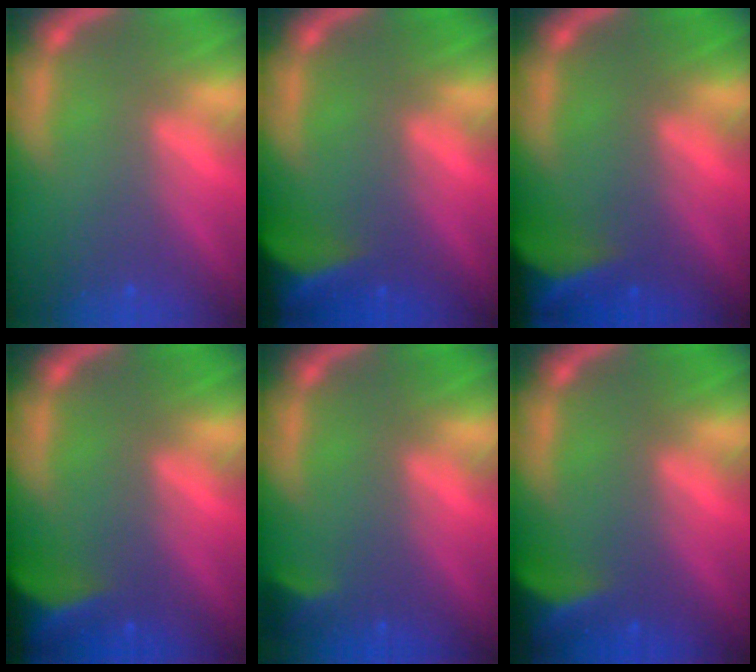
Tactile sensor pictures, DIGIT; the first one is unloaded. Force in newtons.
{"total": 8.0}
{"total": 8.9}
{"total": 7.0}
{"total": 1.9}
{"total": 5.4}